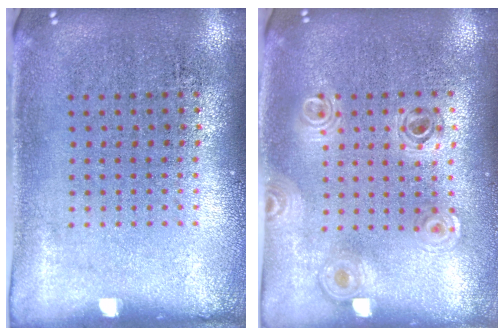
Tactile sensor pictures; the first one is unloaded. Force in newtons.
{"total": 0.9, "press": 0.9, "slide": 0.1}